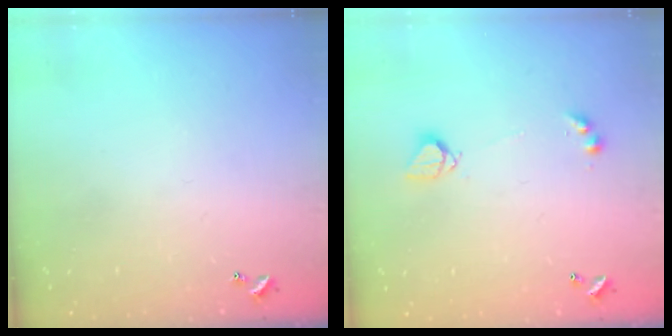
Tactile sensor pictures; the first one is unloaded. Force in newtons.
{"total": 3.5, "press": 3.4, "slide": 0.3}